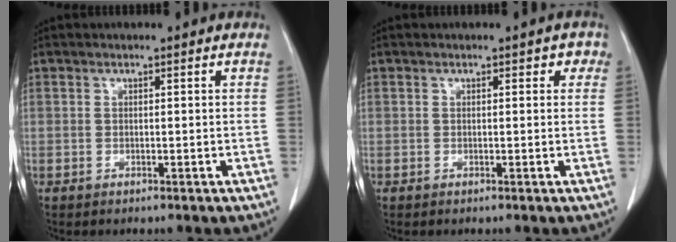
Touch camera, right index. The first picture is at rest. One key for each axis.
{"total": 1.3, "fx": 0.5, "fy": 1.0, "fz": 0.6, "tx": 0.004, "ty": 0.009, "tz": 0.001}